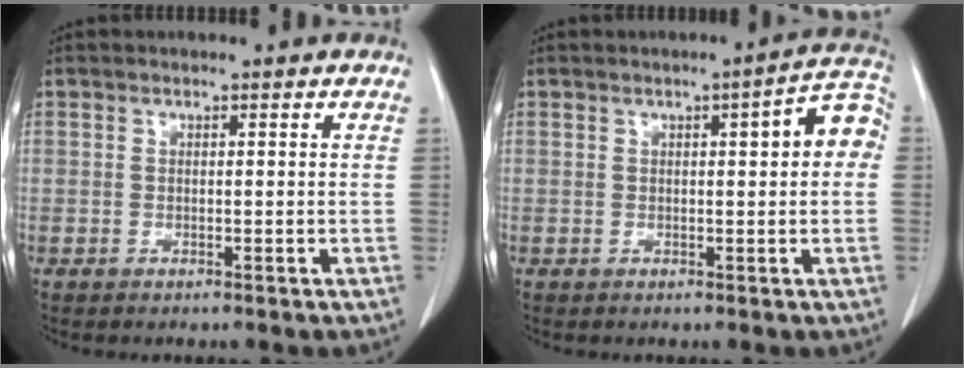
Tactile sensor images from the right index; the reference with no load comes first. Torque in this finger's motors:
{"motor_torque": [0.51, 0.03, 0.10, 0.02]}